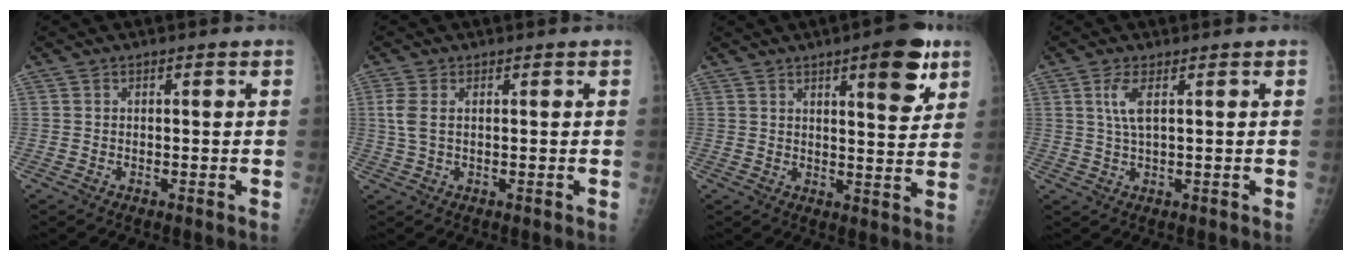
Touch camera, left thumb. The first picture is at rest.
{"total": 3.2, "force": [0.5, 1.6, 2.8], "torque": [-0.083, 0.005, 0.013]}
{"total": 10.0, "force": [5.2, 2.9, 8.0], "torque": [-0.089, -0.024, 0.067]}
{"total": 3.6, "force": [1.2, 0.7, 3.3], "torque": [-0.084, -0.001, 0.028]}